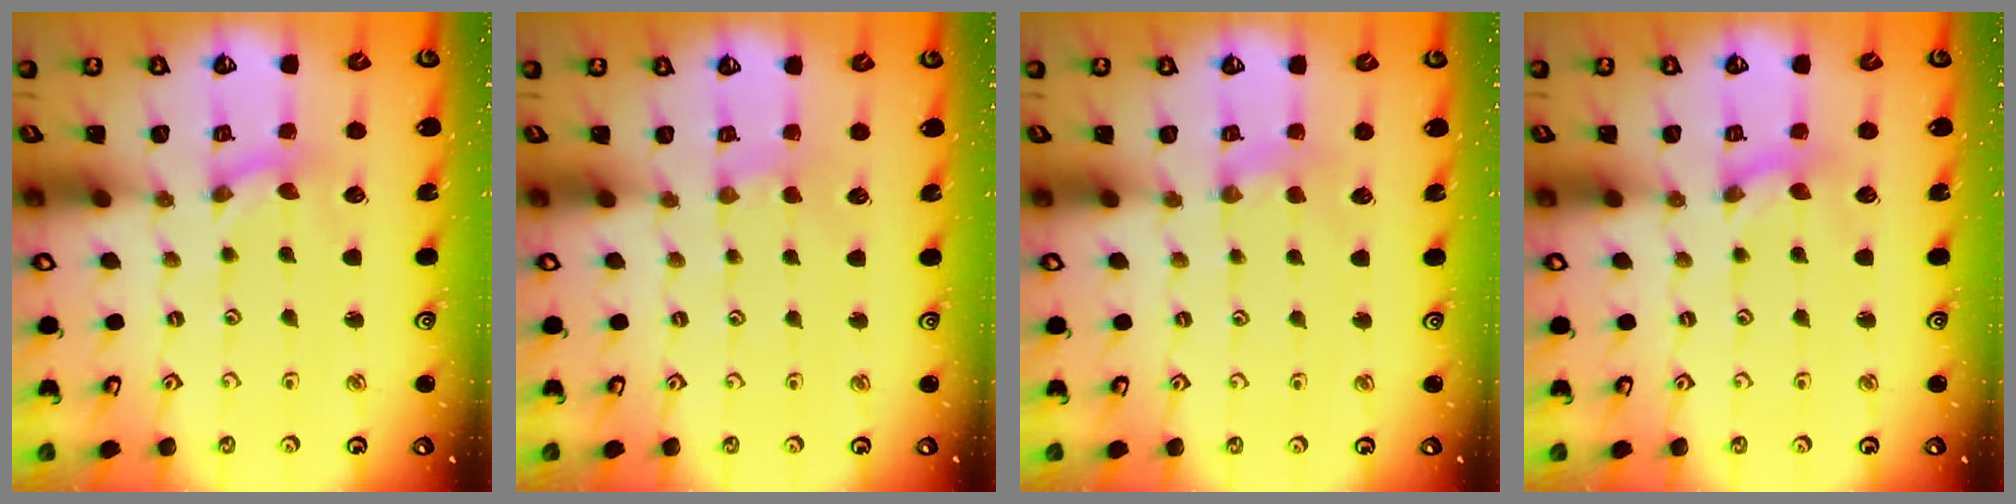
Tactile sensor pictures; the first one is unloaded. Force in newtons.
{"total": 0.9, "press": 0.9, "slide": 0.2}
{"total": 3.0, "press": 3.0, "slide": 0.4}
{"total": 0.0}